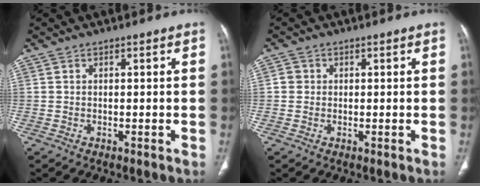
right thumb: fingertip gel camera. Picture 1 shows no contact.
{"total": 1.7, "force": [0.1, 1.7, 0.5], "torque": [0.000, 0.003, 0.001]}